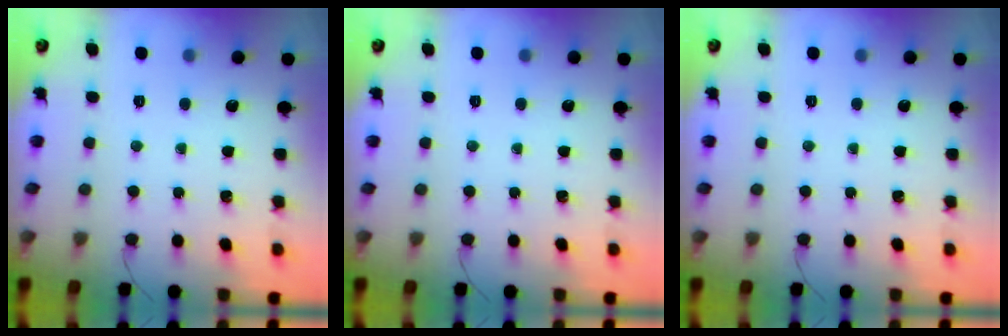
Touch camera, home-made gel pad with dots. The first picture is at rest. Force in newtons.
{"total": 0.0}
{"total": 0.0}